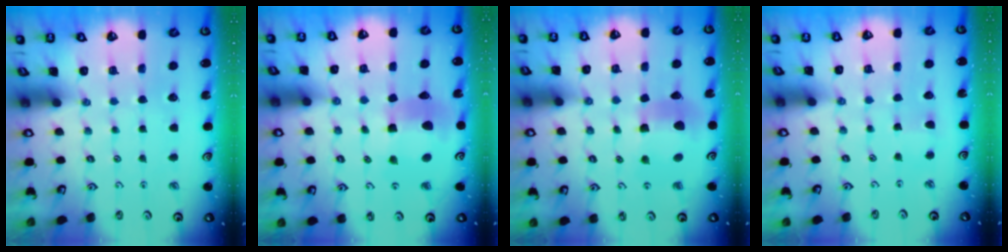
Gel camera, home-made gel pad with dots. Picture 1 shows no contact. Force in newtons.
{"total": 11.8, "press": 11.7, "slide": 1.7}
{"total": 9.7, "press": 9.6, "slide": 1.5}
{"total": 2.8, "press": 2.7, "slide": 0.4}